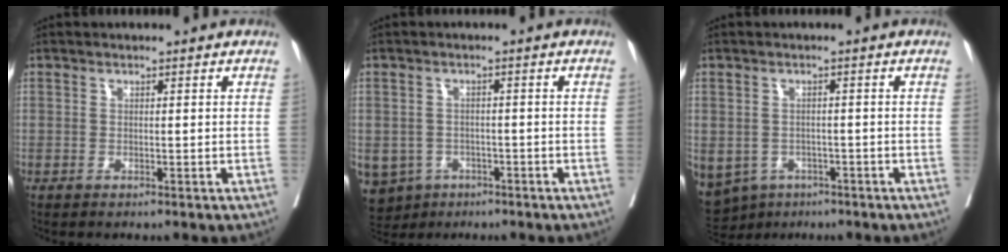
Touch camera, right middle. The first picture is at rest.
{"total": 5.5, "force": [-3.3, 4.3, 0.2], "torque": [-0.014, 0.001, -0.049]}
{"total": 11.9, "force": [-6.6, 9.1, 3.7], "torque": [-0.134, -0.008, -0.084]}